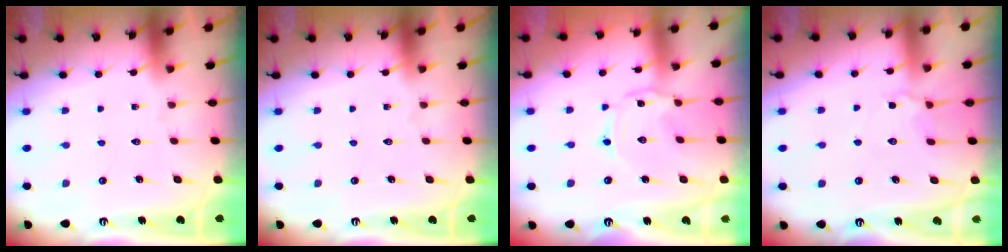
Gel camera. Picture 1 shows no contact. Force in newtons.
{"total": 0.0}
{"total": 1.7, "press": 1.7, "slide": 0.2}
{"total": 4.0, "press": 3.8, "slide": 1.2}